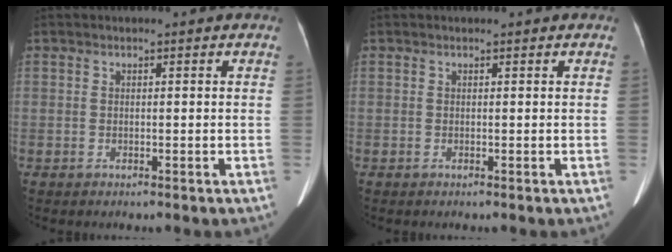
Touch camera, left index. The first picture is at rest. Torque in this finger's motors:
{"motor_torque": [0.06, 0.11, 0.03, 0.01]}